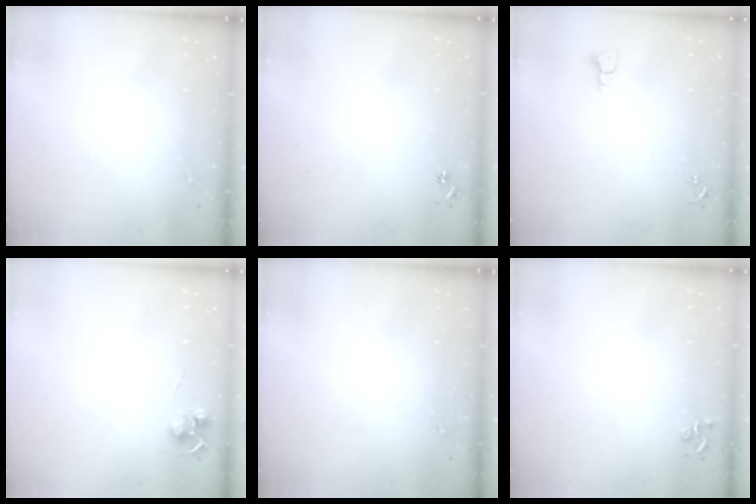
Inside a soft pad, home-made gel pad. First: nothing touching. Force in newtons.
{"total": 2.5, "press": 2.5, "slide": 0.3}
{"total": 2.1, "press": 2.1, "slide": 0.2}
{"total": 5.7, "press": 5.6, "slide": 0.4}
{"total": 0.0}
{"total": 3.9, "press": 3.9, "slide": 0.5}